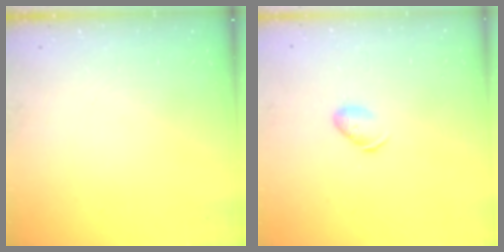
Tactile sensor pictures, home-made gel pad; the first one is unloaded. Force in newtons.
{"total": 5.9, "press": 5.8, "slide": 1.0}